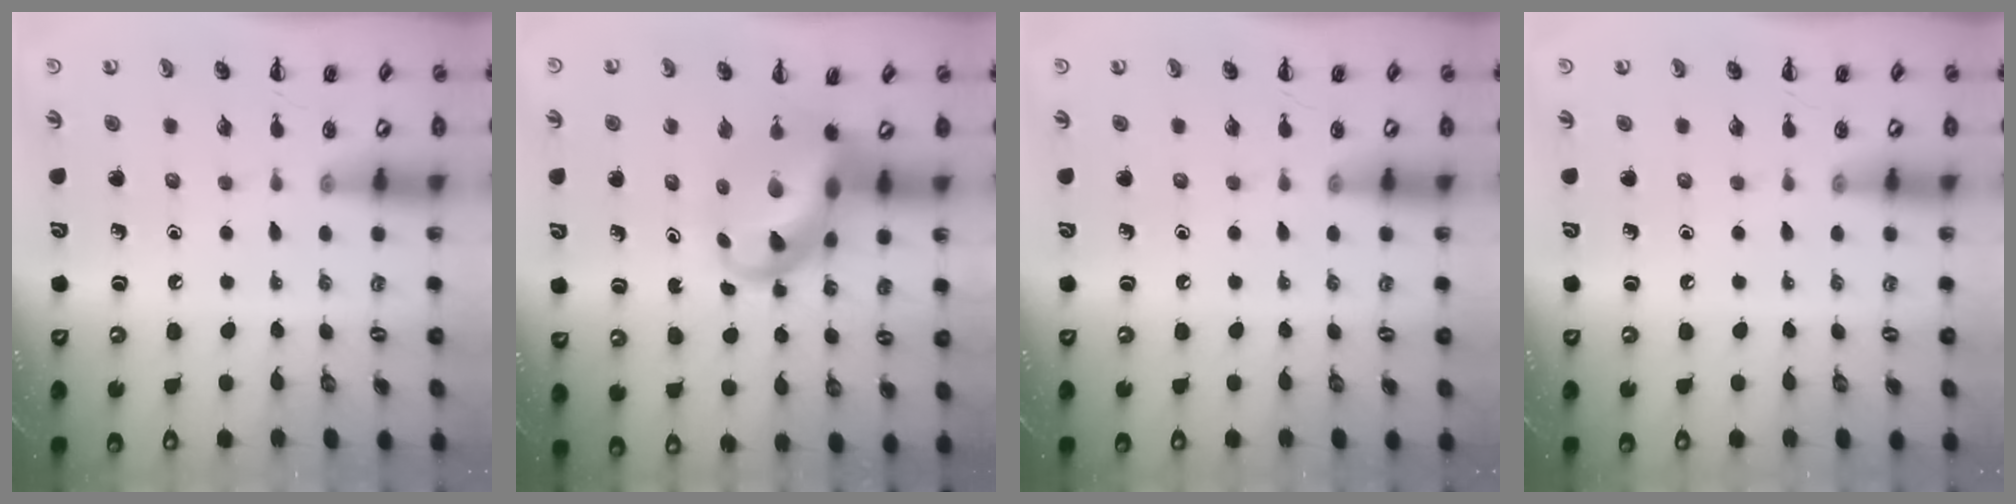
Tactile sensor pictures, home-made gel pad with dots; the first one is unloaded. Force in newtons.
{"total": 9.1, "press": 8.7, "slide": 2.7}
{"total": 0.0}
{"total": 0.0}